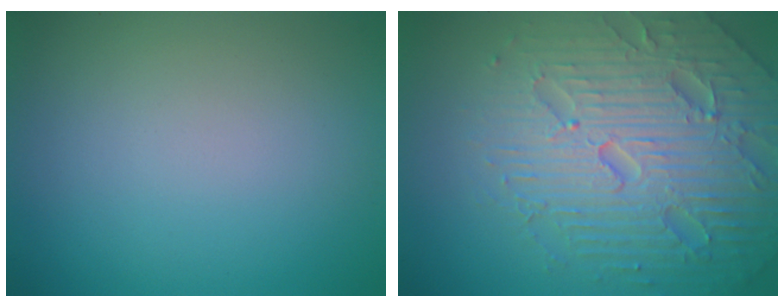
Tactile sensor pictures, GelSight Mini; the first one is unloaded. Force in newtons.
{"total": 7.4, "press": 7.3, "slide": 1.5}